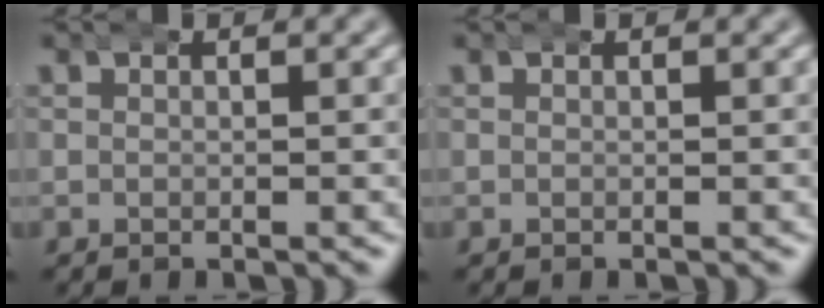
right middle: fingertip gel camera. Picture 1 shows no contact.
{"total": 0.0}